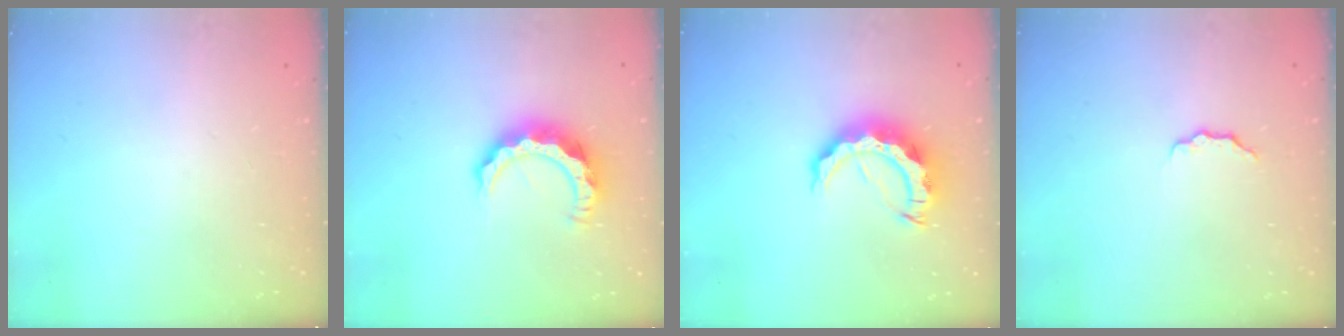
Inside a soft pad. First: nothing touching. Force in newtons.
{"total": 9.9, "press": 9.9, "slide": 0.8}
{"total": 10.4, "press": 10.4, "slide": 1.2}
{"total": 3.4, "press": 3.4, "slide": 0.5}